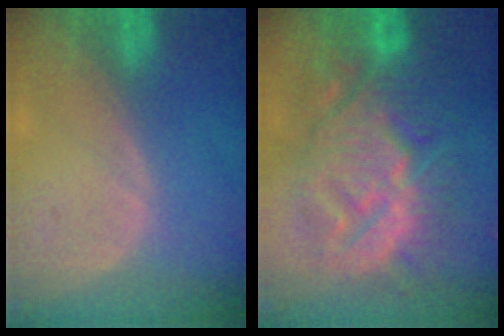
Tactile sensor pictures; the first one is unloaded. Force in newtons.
{"total": 13.9, "press": 13.9, "slide": 1.3}